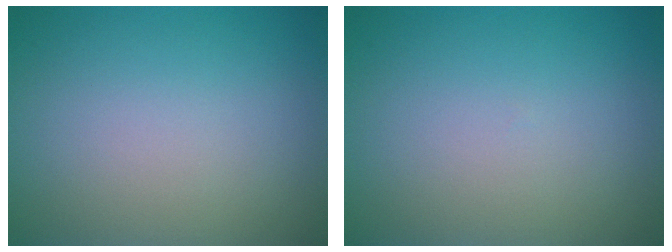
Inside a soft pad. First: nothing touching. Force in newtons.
{"total": 0.0}